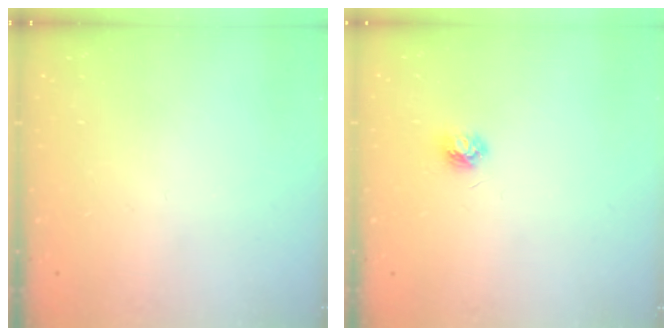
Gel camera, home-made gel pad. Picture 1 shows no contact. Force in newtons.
{"total": 4.2, "press": 4.2, "slide": 0.3}